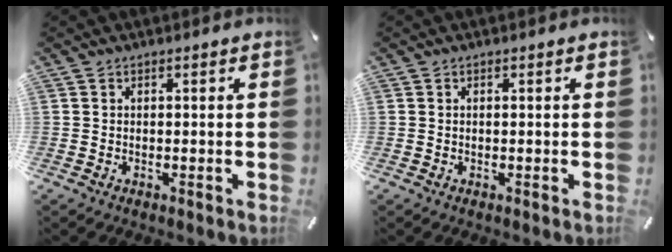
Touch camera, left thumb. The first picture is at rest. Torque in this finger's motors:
{"motor_torque": [-0.15, -0.27, 0.12, 0.30, -0.02]}